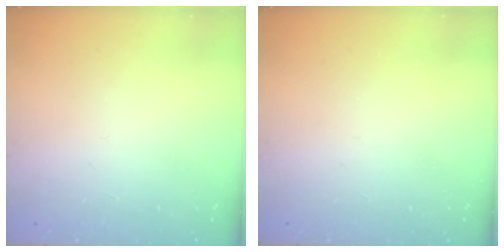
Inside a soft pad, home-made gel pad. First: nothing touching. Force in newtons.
{"total": 0.0}